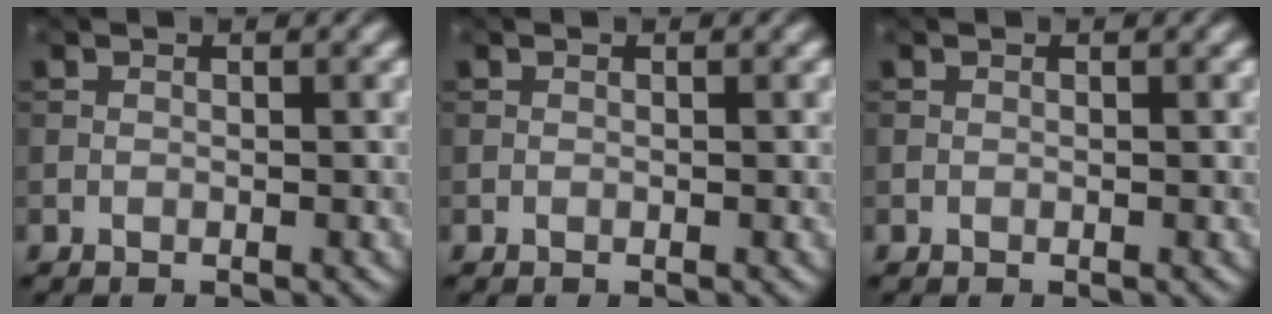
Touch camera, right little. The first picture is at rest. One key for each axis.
{"total": 0.0}
{"total": 0.0}